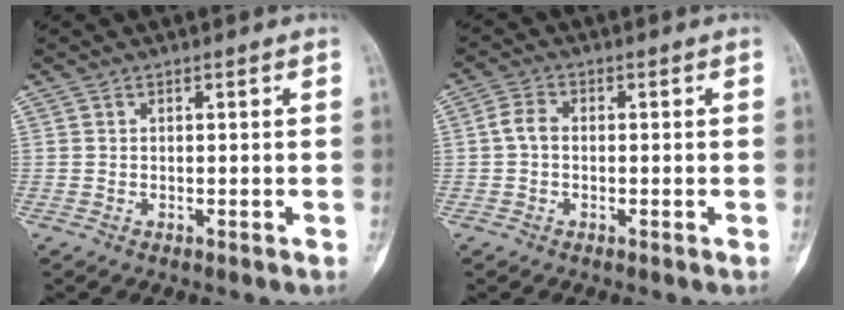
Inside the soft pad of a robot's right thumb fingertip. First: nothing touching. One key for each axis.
{"total": 3.0, "fx": -0.2, "fy": 2.0, "fz": 2.2, "tx": -0.043, "ty": 0.008, "tz": -0.011}